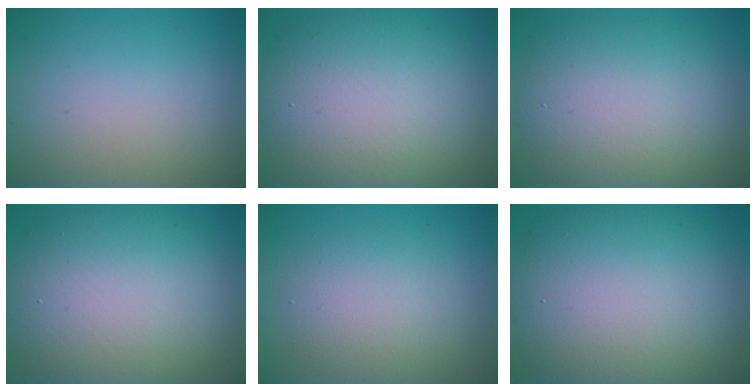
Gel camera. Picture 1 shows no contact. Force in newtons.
{"total": 10.9, "press": 10.8, "slide": 1.1}
{"total": 8.8, "press": 8.7, "slide": 0.9}
{"total": 11.2, "press": 11.2, "slide": 0.7}
{"total": 4.6, "press": 4.6, "slide": 0.1}
{"total": 11.9, "press": 11.9, "slide": 0.7}